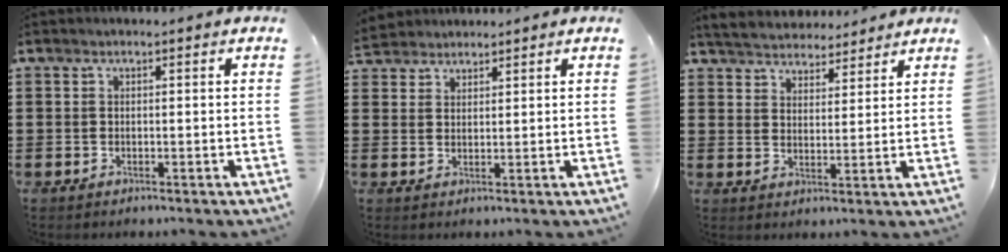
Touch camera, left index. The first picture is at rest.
{"total": 2.3, "force": [2.1, 0.7, -0.3], "torque": [-0.001, 0.003, 0.042]}
{"total": 4.3, "force": [4.2, 0.8, 0.1], "torque": [-0.022, -0.018, 0.076]}